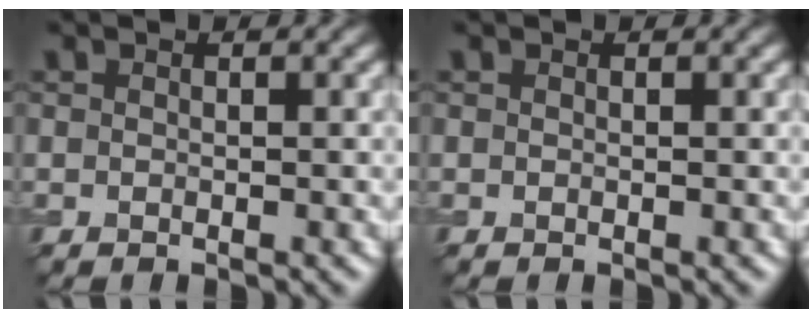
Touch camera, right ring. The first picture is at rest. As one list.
[{"total": 0.0}]